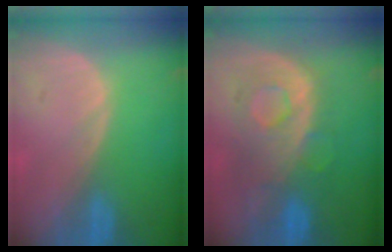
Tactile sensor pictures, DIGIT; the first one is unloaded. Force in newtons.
{"total": 9.6, "press": 8.9, "slide": 3.6}